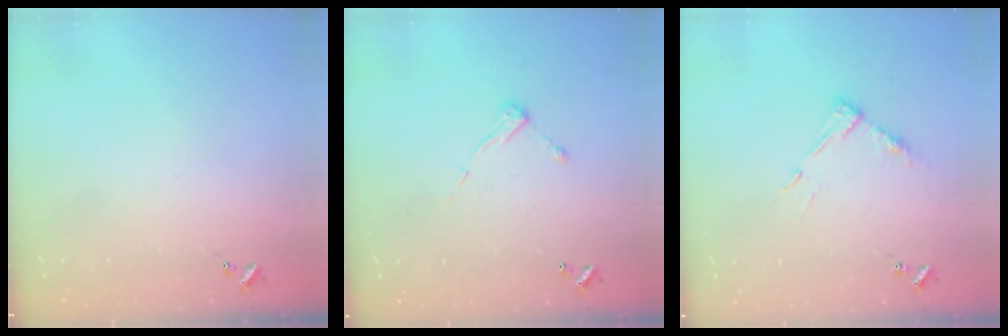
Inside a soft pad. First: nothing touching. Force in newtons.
{"total": 7.3, "press": 7.3, "slide": 0.4}
{"total": 8.1, "press": 8.1, "slide": 0.6}